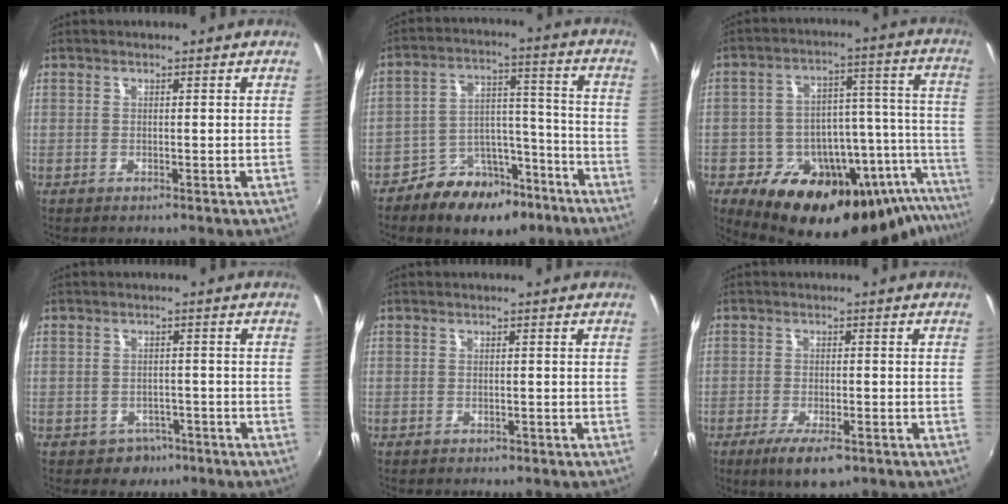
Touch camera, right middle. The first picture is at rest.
{"total": 13.6, "force": [-9.1, 8.0, 6.1], "torque": [-0.105, 0.034, -0.125]}
{"total": 26.5, "force": [-19.5, 11.6, 13.6], "torque": [-0.203, 0.016, -0.269]}
{"total": 4.2, "force": [-2.5, 3.3, 0.6], "torque": [-0.024, 0.004, -0.028]}
{"total": 1.5, "force": [-1.0, 1.0, 0.4], "torque": [-0.012, -0.005, -0.012]}
{"total": 6.6, "force": [-4.2, 1.8, 4.8], "torque": [-0.106, -0.023, -0.071]}